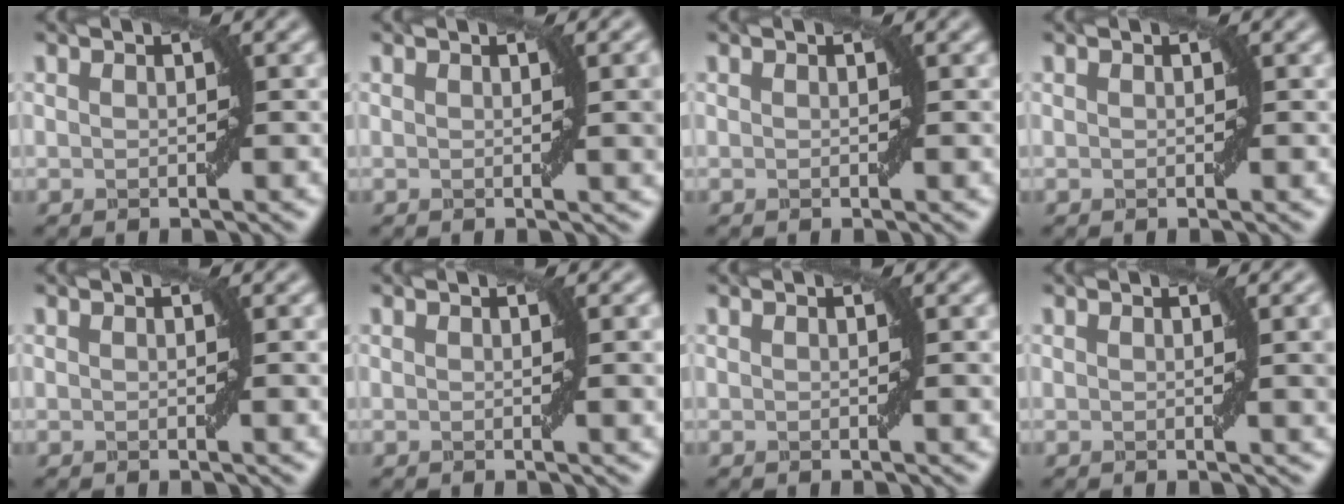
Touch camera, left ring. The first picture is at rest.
{"total": 3.2, "force": [0.6, 0.7, 3.0], "torque": [-0.032, 0.005, 0.009]}
{"total": 0.0}
{"total": 0.0}
{"total": 1.2, "force": [0.2, 0.0, 1.1], "torque": [-0.014, 0.000, 0.003]}
{"total": 2.2, "force": [0.3, 0.3, 2.1], "torque": [-0.024, 0.000, 0.005]}
{"total": 0.8, "force": [0.1, 0.0, 0.8], "torque": [-0.009, 0.000, 0.002]}
{"total": 3.2, "force": [0.6, 0.7, 3.1], "torque": [-0.033, 0.005, 0.009]}